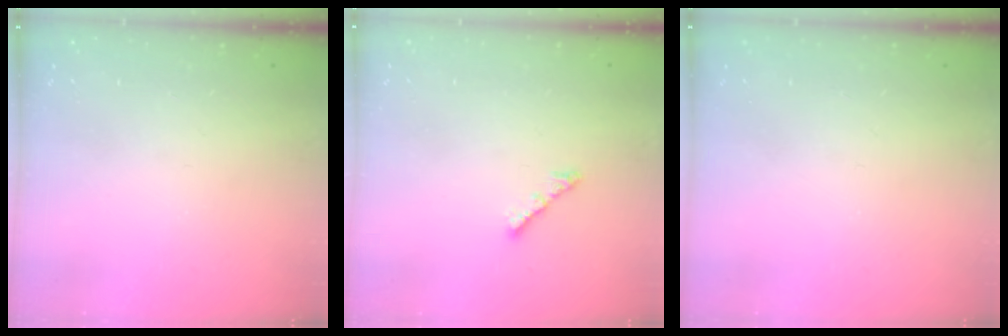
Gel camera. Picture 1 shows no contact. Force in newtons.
{"total": 3.0, "press": 2.9, "slide": 0.6}
{"total": 0.0}